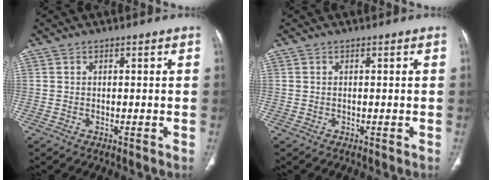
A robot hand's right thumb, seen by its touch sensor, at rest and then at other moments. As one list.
[{"total": 0.0}]